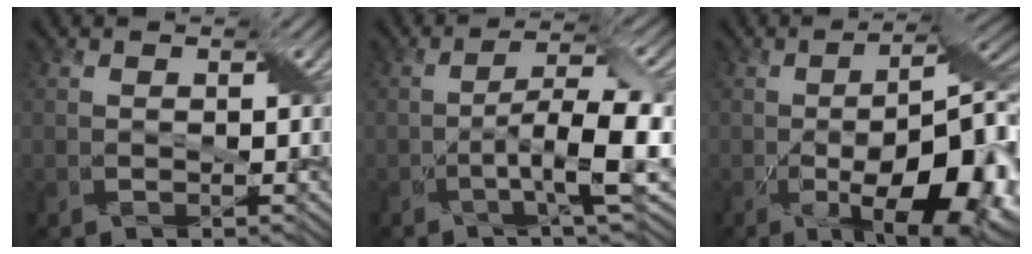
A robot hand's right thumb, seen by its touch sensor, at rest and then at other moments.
{"total": 7.9, "force": [-2.6, 1.2, 7.4], "torque": [-0.115, 0.013, -0.050]}
{"total": 17.9, "force": [-6.5, 6.4, 15.4], "torque": [-0.202, -0.018, -0.086]}